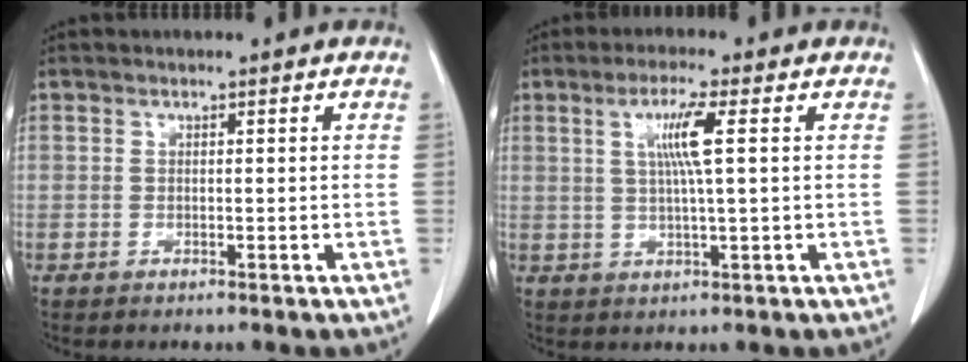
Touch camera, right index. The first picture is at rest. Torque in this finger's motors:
{"motor_torque": [0.87, 0.33, 0.36, 0.11]}